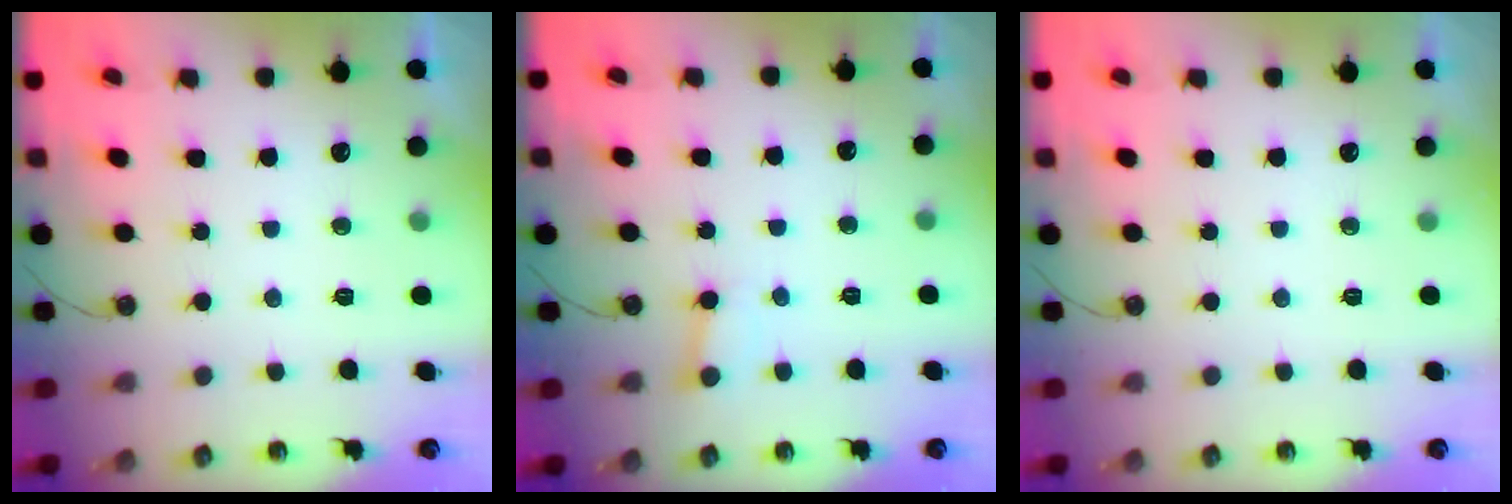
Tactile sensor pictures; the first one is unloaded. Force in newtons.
{"total": 2.3, "press": 2.3, "slide": 0.2}
{"total": 0.0}